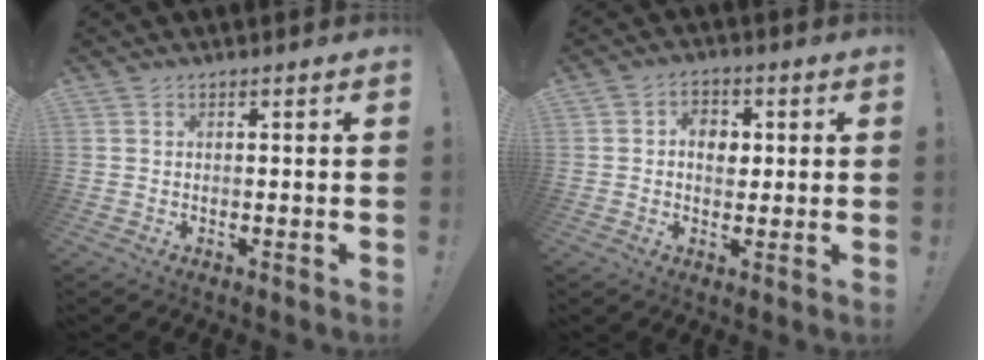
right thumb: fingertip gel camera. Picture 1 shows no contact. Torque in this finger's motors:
{"motor_torque": [-0.06, 0.09, -0.09, 0.09, -0.01]}